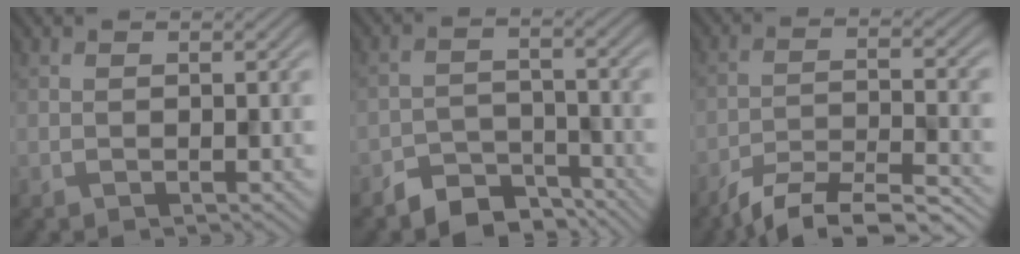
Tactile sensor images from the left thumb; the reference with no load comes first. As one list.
[{"total": 5.5, "force": [-4.6, 2.6, 1.7], "torque": [-0.024, -0.005, -0.089]}, {"total": 9.9, "force": [-8.3, 2.1, 4.9], "torque": [-0.086, -0.009, -0.137]}]